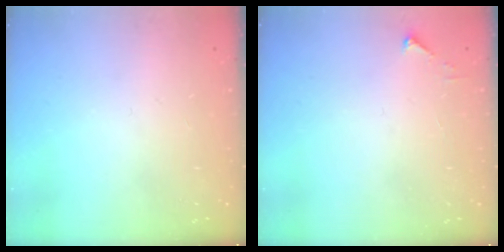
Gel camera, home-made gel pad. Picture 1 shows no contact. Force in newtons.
{"total": 2.5, "press": 2.5, "slide": 0.3}